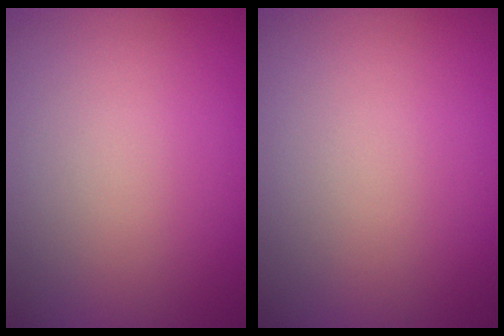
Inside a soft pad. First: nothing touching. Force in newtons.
{"total": 0.0}